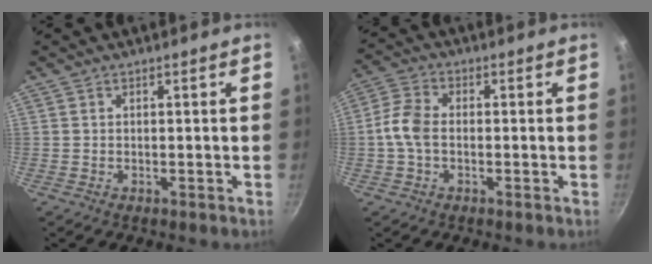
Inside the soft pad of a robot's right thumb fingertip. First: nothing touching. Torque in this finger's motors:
{"motor_torque": [-0.26, 0.61, 0.50, 0.30, 0.10]}